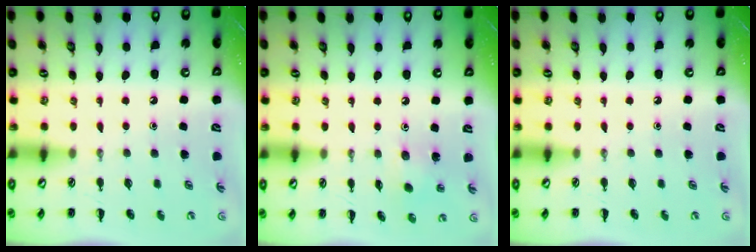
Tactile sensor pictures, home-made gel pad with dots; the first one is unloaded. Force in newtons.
{"total": 3.4, "press": 3.2, "slide": 1.0}
{"total": 0.0}